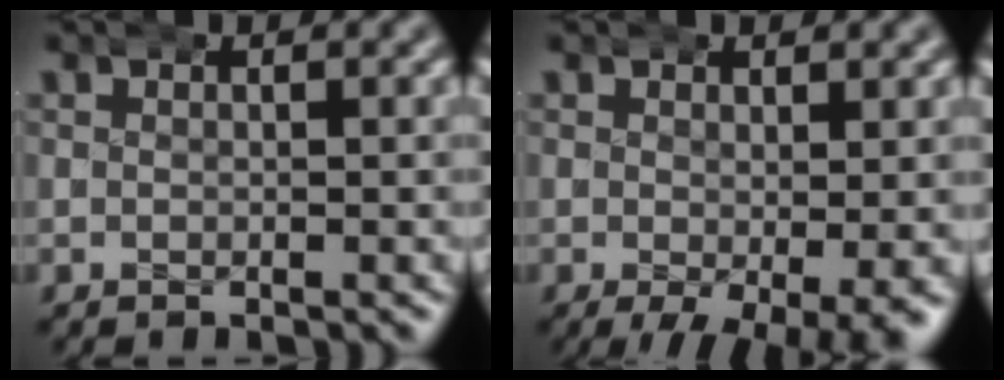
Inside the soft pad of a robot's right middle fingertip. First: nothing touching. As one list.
[{"total": 4.8, "force": [-2.6, 1.1, 3.9], "torque": [-0.058, -0.023, -0.026]}]